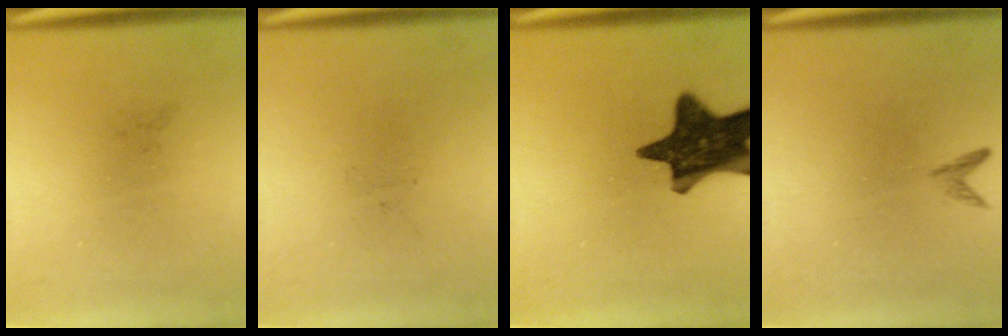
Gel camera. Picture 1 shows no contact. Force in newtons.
{"total": 0.0}
{"total": 14.7}
{"total": 0.8}